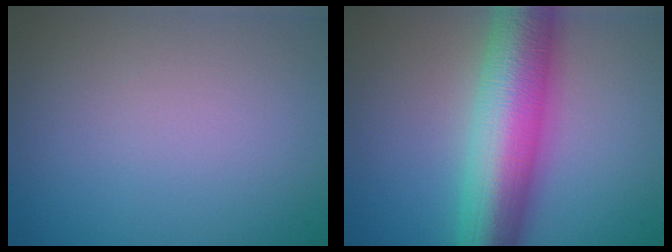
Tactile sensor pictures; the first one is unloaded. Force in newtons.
{"total": 10.9, "press": 10.9, "slide": 0.2}